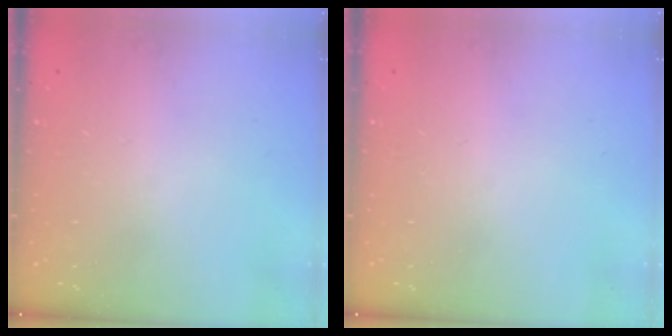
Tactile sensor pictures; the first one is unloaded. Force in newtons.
{"total": 0.0}